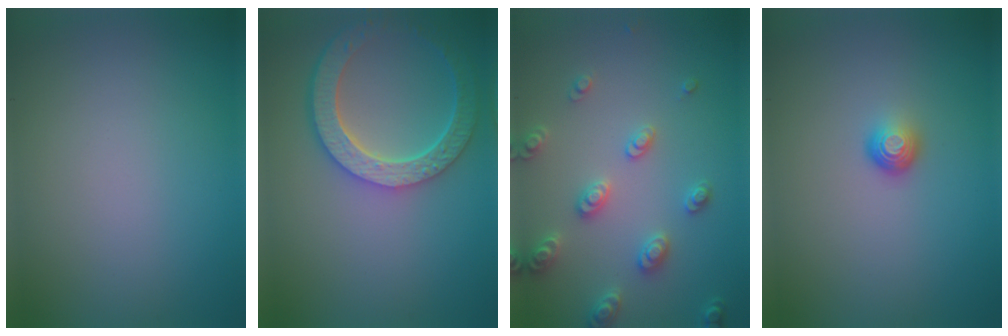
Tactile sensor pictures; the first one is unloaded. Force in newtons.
{"total": 6.0, "press": 4.7, "slide": 3.7}
{"total": 3.4, "press": 3.2, "slide": 1.0}
{"total": 1.6, "press": 1.0, "slide": 1.2}